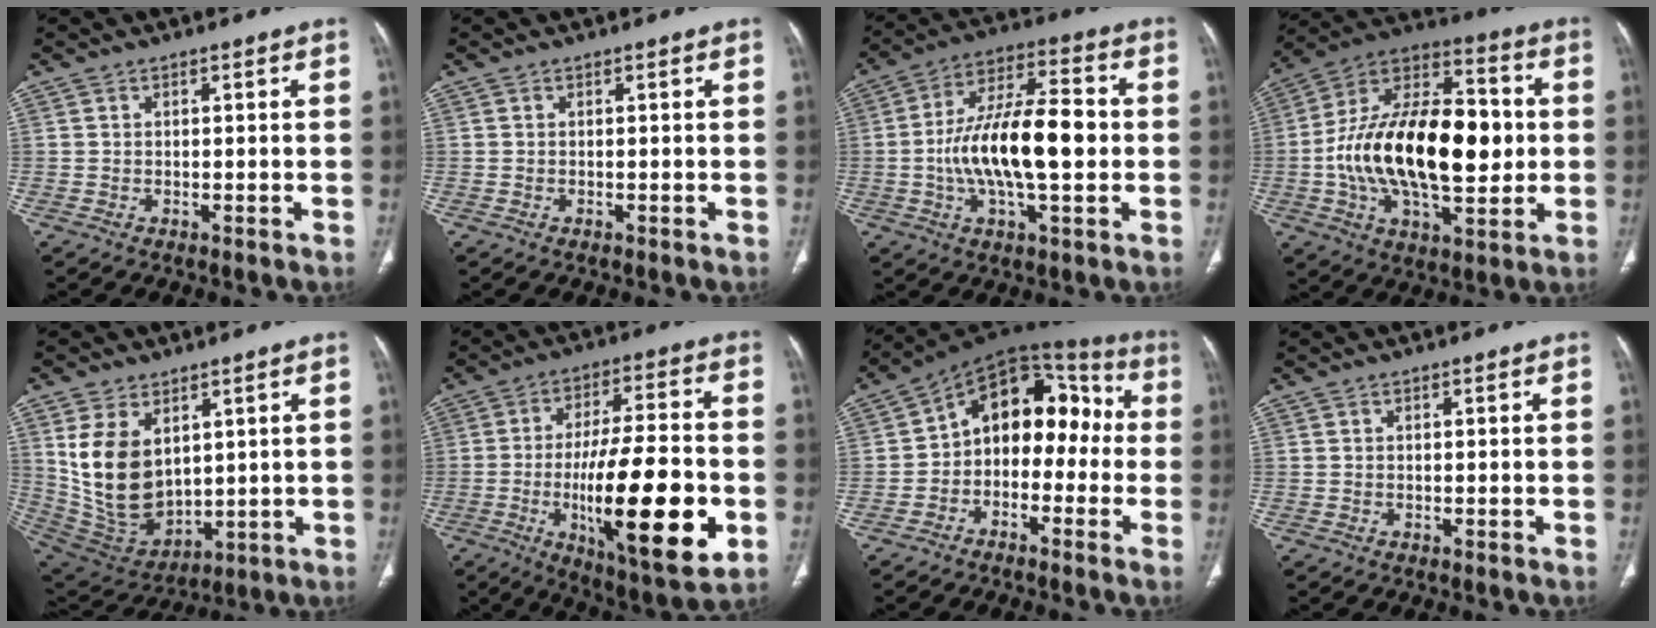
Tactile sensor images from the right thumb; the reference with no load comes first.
{"total": 0.0}
{"total": 17.4, "force": [-1.2, 6.8, 16.0], "torque": [-0.282, 0.027, -0.023]}
{"total": 27.3, "force": [-0.8, 14.1, 23.4], "torque": [-0.393, 0.023, -0.010]}
{"total": 15.0, "force": [4.2, 9.7, 10.6], "torque": [-0.179, -0.022, 0.114]}
{"total": 24.2, "force": [-5.9, 6.8, 22.4], "torque": [-0.353, 0.005, -0.076]}
{"total": 14.8, "force": [-1.5, 10.2, 10.7], "torque": [-0.104, 0.066, -0.041]}
{"total": 0.0}